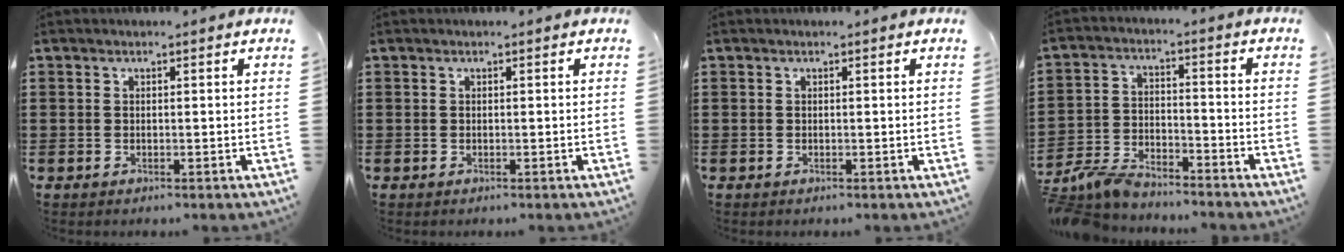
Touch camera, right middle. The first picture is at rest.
{"total": 0.0}
{"total": 0.0}
{"total": 6.3, "force": [-5.9, 1.3, 1.6], "torque": [-0.050, 0.004, -0.122]}